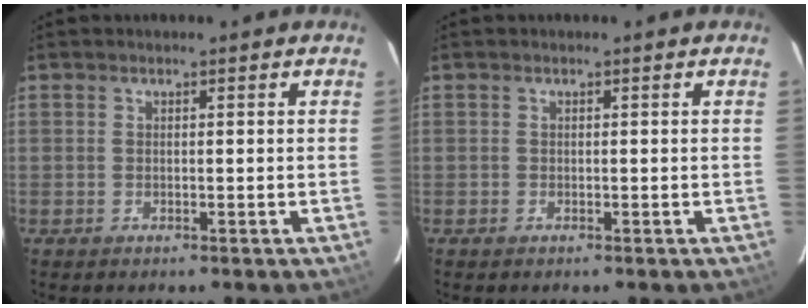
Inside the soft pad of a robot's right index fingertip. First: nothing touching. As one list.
[{"total": 0.0}]